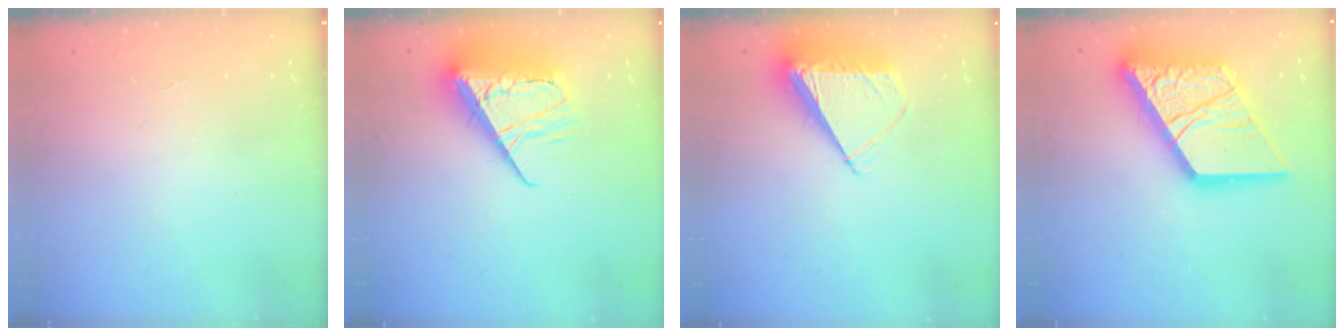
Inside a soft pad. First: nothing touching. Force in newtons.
{"total": 13.6, "press": 13.5, "slide": 1.6}
{"total": 7.9, "press": 7.8, "slide": 1.1}
{"total": 27.5, "press": 27.4, "slide": 3.2}